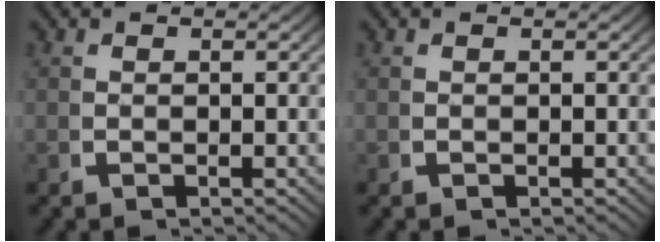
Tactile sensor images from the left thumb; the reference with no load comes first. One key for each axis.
{"total": 0.0}